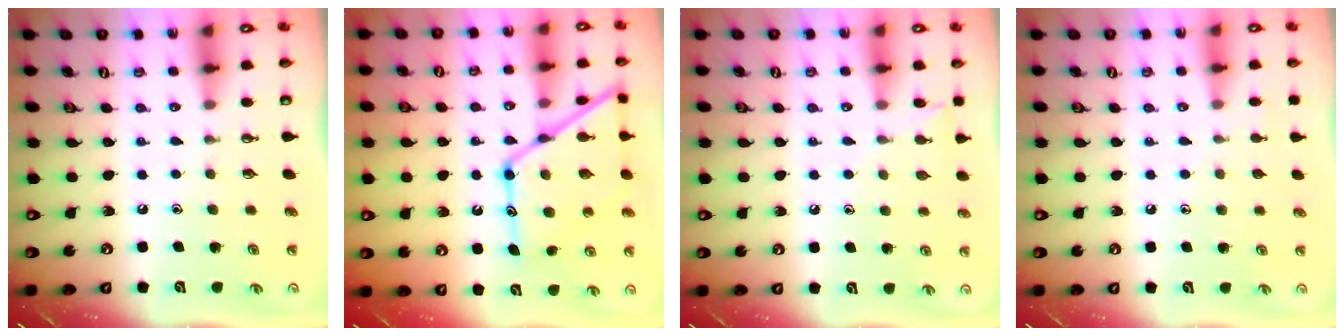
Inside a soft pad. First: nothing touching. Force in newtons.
{"total": 18.7, "press": 18.6, "slide": 1.6}
{"total": 5.0, "press": 4.9, "slide": 0.5}
{"total": 3.8, "press": 3.7, "slide": 0.4}